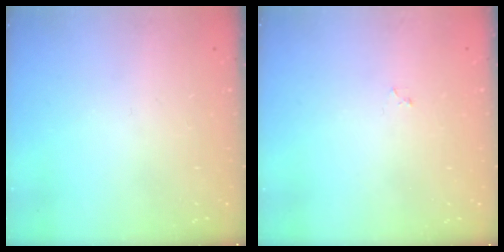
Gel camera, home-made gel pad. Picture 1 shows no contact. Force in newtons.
{"total": 2.2, "press": 2.1, "slide": 0.3}